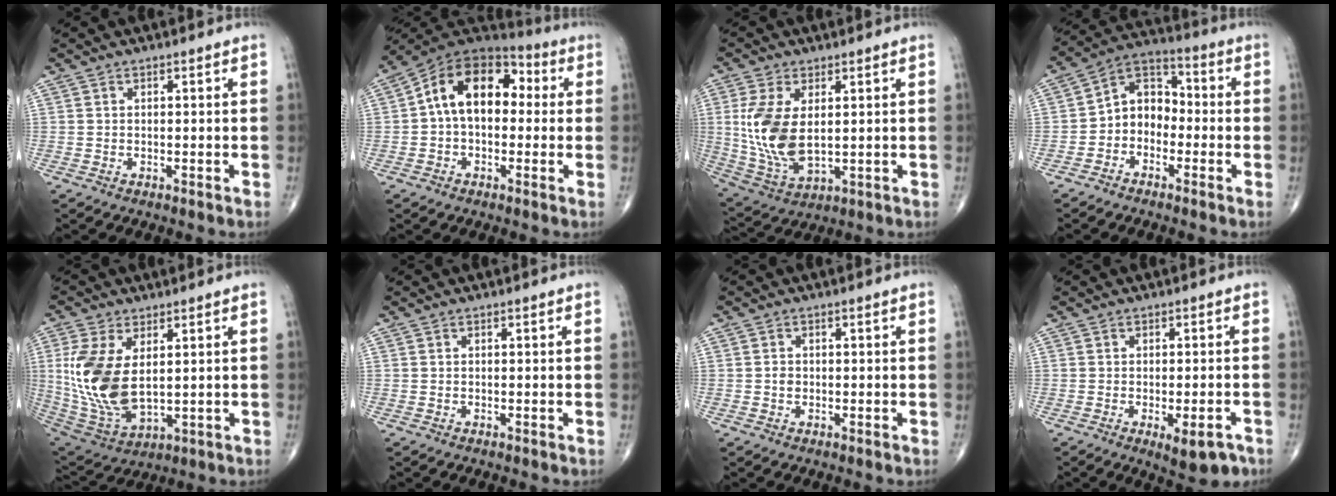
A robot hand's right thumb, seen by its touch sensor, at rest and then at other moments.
{"total": 15.0, "force": [1.5, 9.8, 11.3], "torque": [-0.150, 0.046, 0.009]}
{"total": 12.6, "force": [1.7, 6.8, 10.5], "torque": [-0.217, -0.012, 0.047]}
{"total": 8.5, "force": [-2.1, 6.6, 4.9], "torque": [-0.048, 0.040, -0.059]}
{"total": 15.1, "force": [2.3, 8.1, 12.5], "torque": [-0.262, -0.015, 0.063]}
{"total": 0.0}
{"total": 1.1, "force": [-0.2, 1.0, 0.5], "torque": [-0.003, 0.005, -0.005]}
{"total": 6.2, "force": [-2.8, 2.3, 5.0], "torque": [-0.062, 0.007, -0.028]}